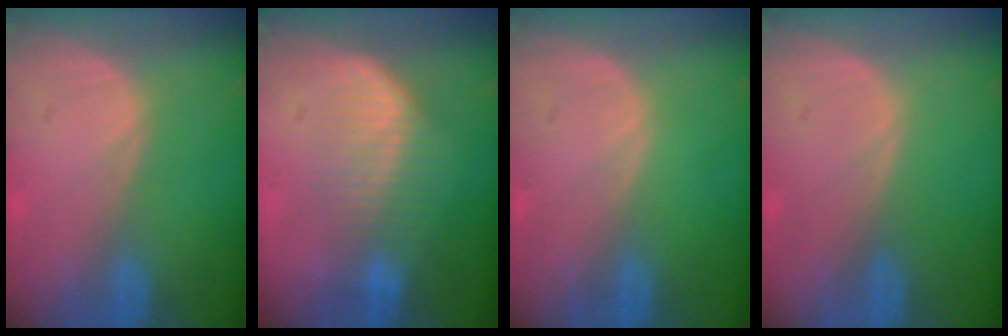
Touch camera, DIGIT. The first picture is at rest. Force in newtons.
{"total": 6.5, "press": 6.0, "slide": 2.4}
{"total": 0.0}
{"total": 0.0}